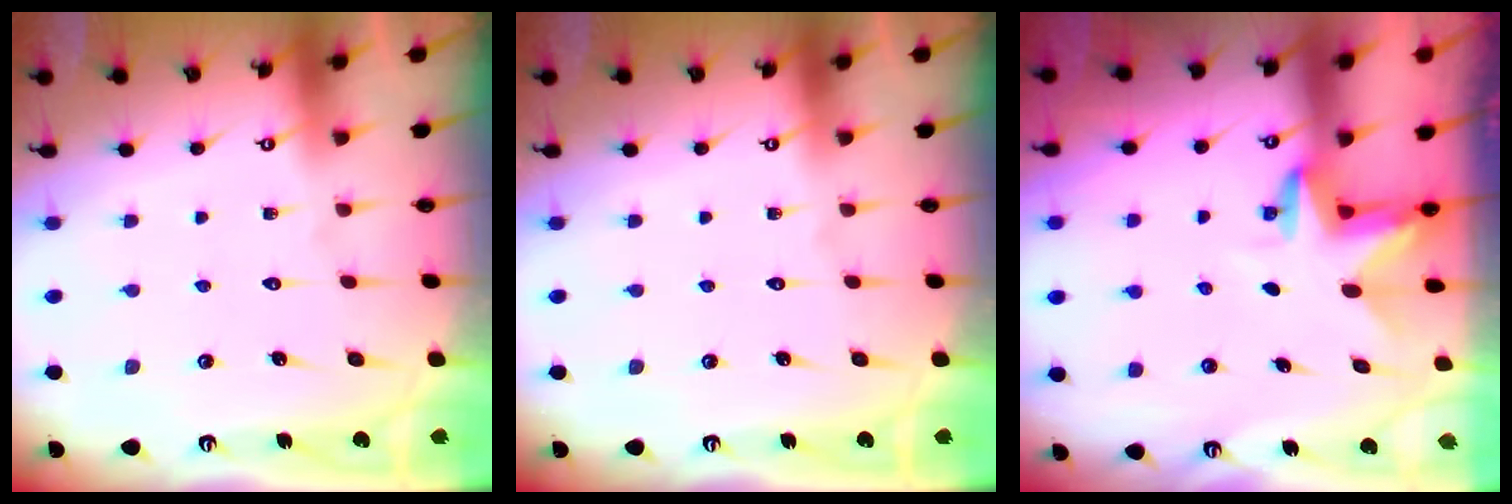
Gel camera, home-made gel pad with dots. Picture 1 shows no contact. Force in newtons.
{"total": 0.0}
{"total": 3.3, "press": 3.3, "slide": 0.2}